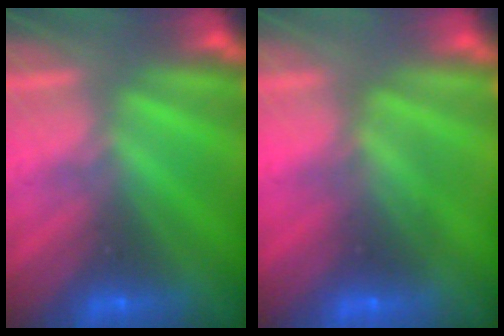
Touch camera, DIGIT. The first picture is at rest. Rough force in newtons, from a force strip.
{"total": 2.6}